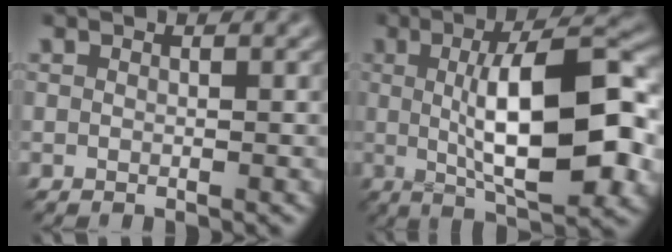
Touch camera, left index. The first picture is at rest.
{"total": 11.8, "force": [0.2, 3.5, 11.3], "torque": [-0.161, 0.008, 0.000]}